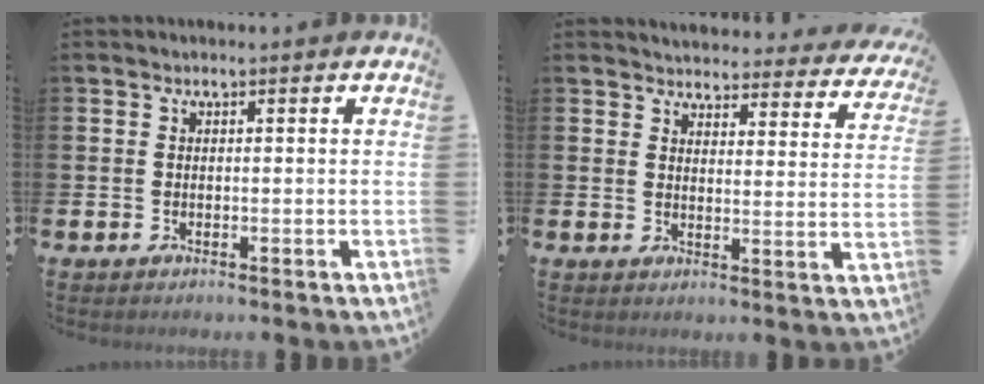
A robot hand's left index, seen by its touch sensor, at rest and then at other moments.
{"total": 3.6, "force": [3.5, 0.7, 0.2], "torque": [-0.016, -0.032, 0.056]}